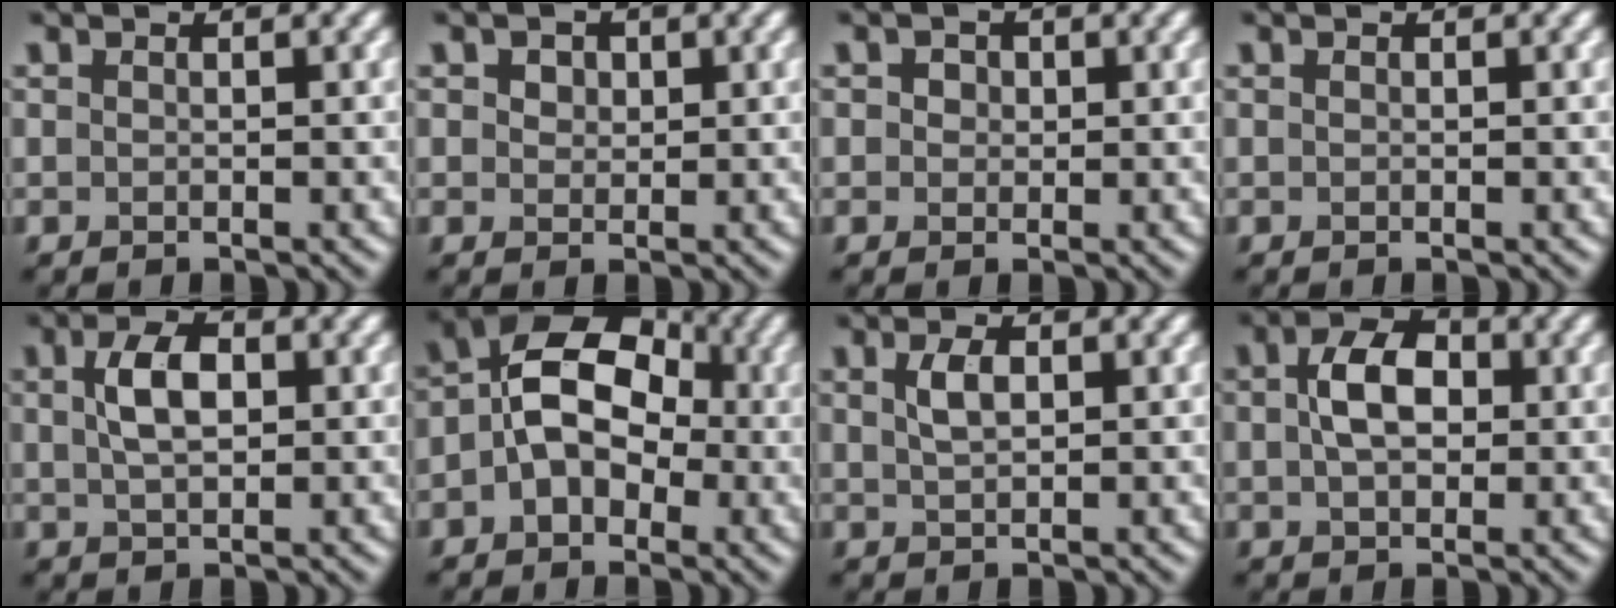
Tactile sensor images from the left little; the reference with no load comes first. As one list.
[{"total": 2.2, "force": [1.1, 1.5, 1.0], "torque": [-0.017, 0.009, 0.007]}, {"total": 1.5, "force": [0.5, 1.3, 0.7], "torque": [-0.007, 0.009, -0.004]}, {"total": 0.0}, {"total": 3.9, "force": [0.8, 2.2, 3.2], "torque": [-0.064, 0.005, 0.013]}, {"total": 9.0, "force": [-0.1, 6.3, 6.4], "torque": [-0.066, 0.032, -0.033]}, {"total": 2.1, "force": [0.6, 1.1, 1.7], "torque": [-0.039, 0.002, 0.013]}, {"total": 4.7, "force": [0.6, 3.1, 3.5], "torque": [-0.065, 0.006, 0.002]}]